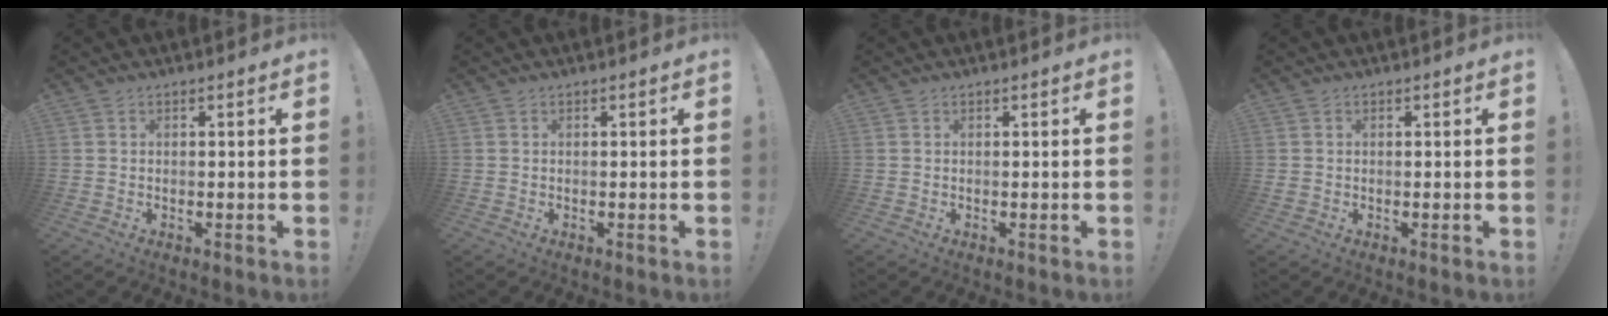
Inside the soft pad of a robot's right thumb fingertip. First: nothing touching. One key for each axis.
{"total": 0.0}
{"total": 0.0}
{"total": 0.7, "fx": -0.1, "fy": 0.7, "fz": 0.1, "tx": -0.006, "ty": 0.004, "tz": -0.002}